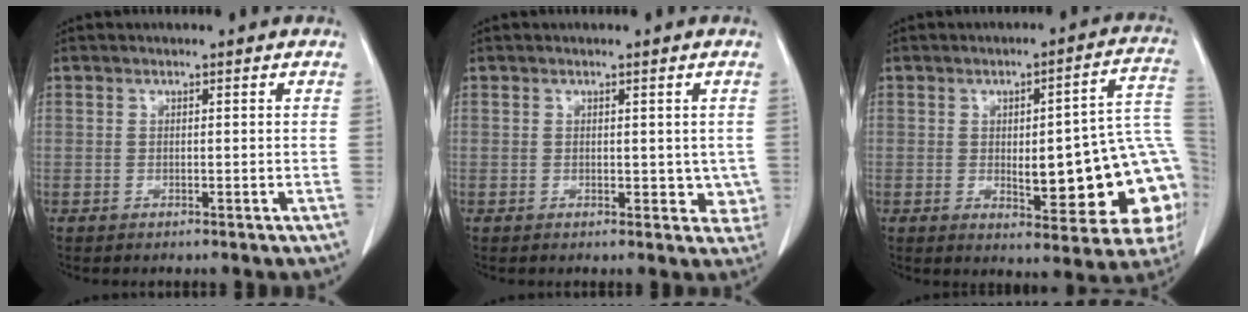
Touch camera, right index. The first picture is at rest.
{"total": 3.2, "force": [0.1, 2.1, 2.4], "torque": [-0.010, -0.003, 0.002]}
{"total": 19.4, "force": [-2.5, 5.2, 18.5], "torque": [-0.157, 0.030, -0.013]}